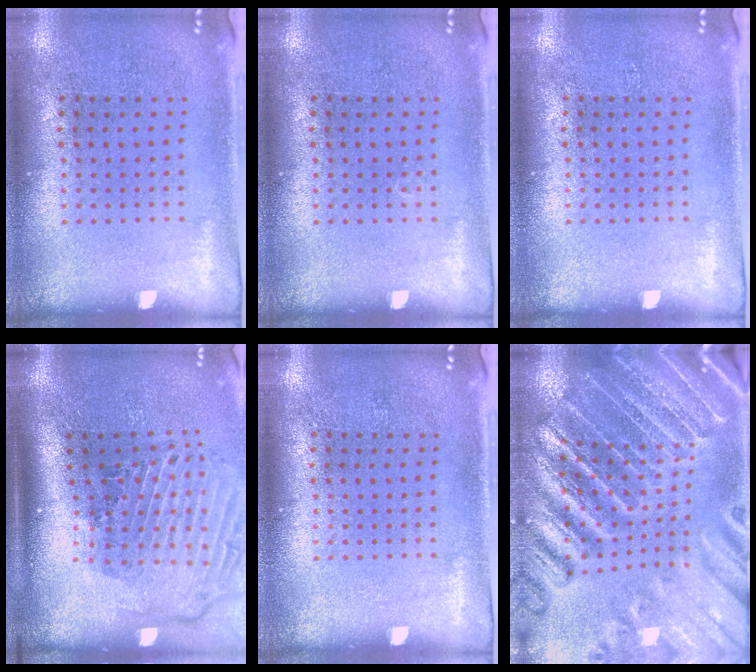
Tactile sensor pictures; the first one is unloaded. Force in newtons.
{"total": 0.0}
{"total": 0.0}
{"total": 2.9, "press": 2.0, "slide": 2.2}
{"total": 0.0}
{"total": 3.4, "press": 3.3, "slide": 0.7}